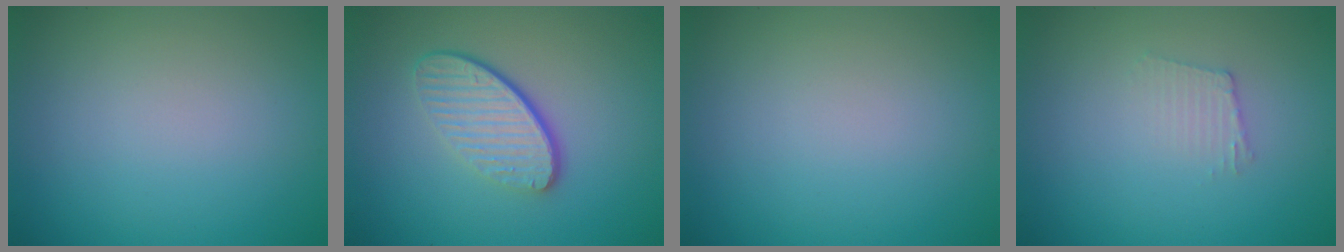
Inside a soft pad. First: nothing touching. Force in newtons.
{"total": 4.6, "press": 3.2, "slide": 3.3}
{"total": 0.0}
{"total": 1.2, "press": 1.2, "slide": 0.2}